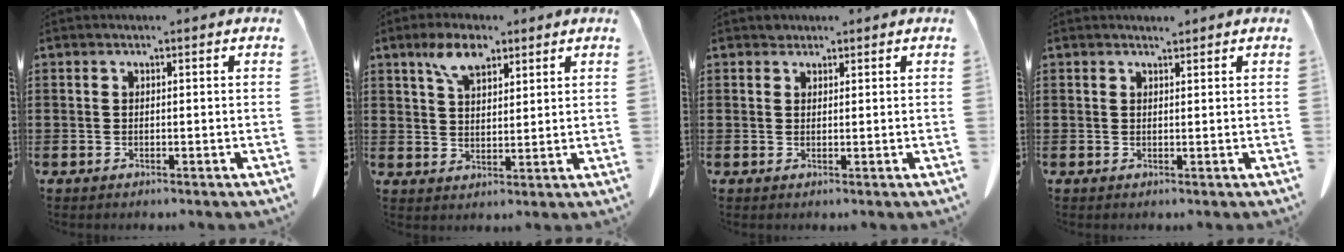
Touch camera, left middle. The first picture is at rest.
{"total": 6.3, "force": [4.0, 3.1, 3.7], "torque": [-0.085, 0.011, 0.073]}
{"total": 1.1, "force": [1.0, 0.5, 0.0], "torque": [-0.003, 0.001, 0.020]}
{"total": 1.0, "force": [1.0, 0.1, 0.2], "torque": [-0.006, 0.000, 0.019]}